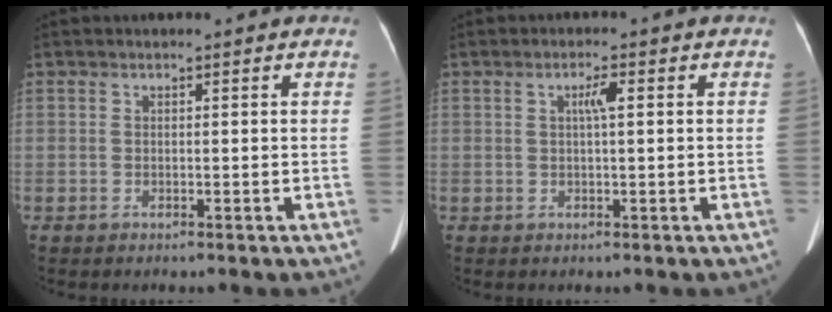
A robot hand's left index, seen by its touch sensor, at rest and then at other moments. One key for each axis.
{"total": 2.0, "fx": 0.4, "fy": 0.3, "fz": 1.9, "tx": -0.036, "ty": 0.006, "tz": 0.007}